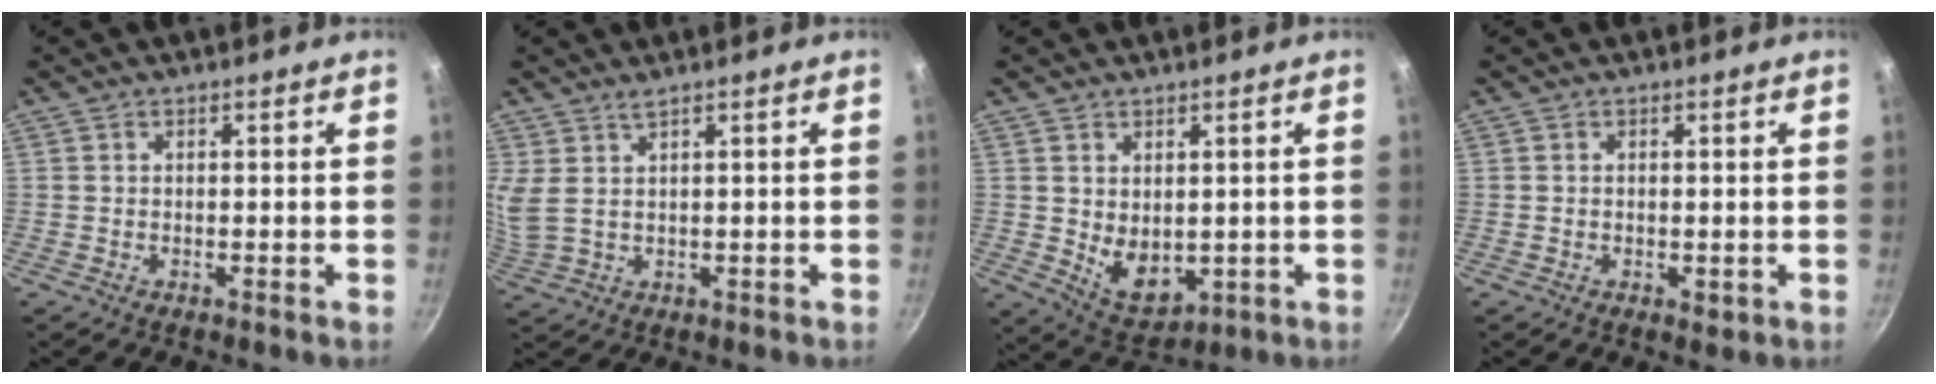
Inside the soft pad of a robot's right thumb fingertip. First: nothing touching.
{"total": 4.8, "force": [2.5, 1.9, 3.6], "torque": [-0.078, -0.015, 0.059]}
{"total": 7.4, "force": [0.8, 5.1, 5.3], "torque": [-0.066, -0.022, 0.034]}
{"total": 1.2, "force": [0.0, 0.8, 0.9], "torque": [-0.011, -0.003, -0.001]}